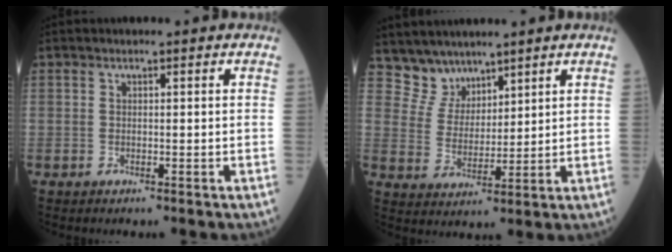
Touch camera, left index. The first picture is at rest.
{"total": 5.4, "force": [4.7, 2.6, -0.6], "torque": [0.006, 0.004, 0.103]}